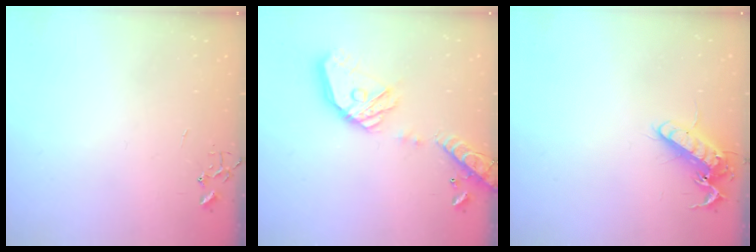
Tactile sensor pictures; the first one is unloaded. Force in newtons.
{"total": 18.9, "press": 18.8, "slide": 2.4}
{"total": 13.5, "press": 13.3, "slide": 1.9}